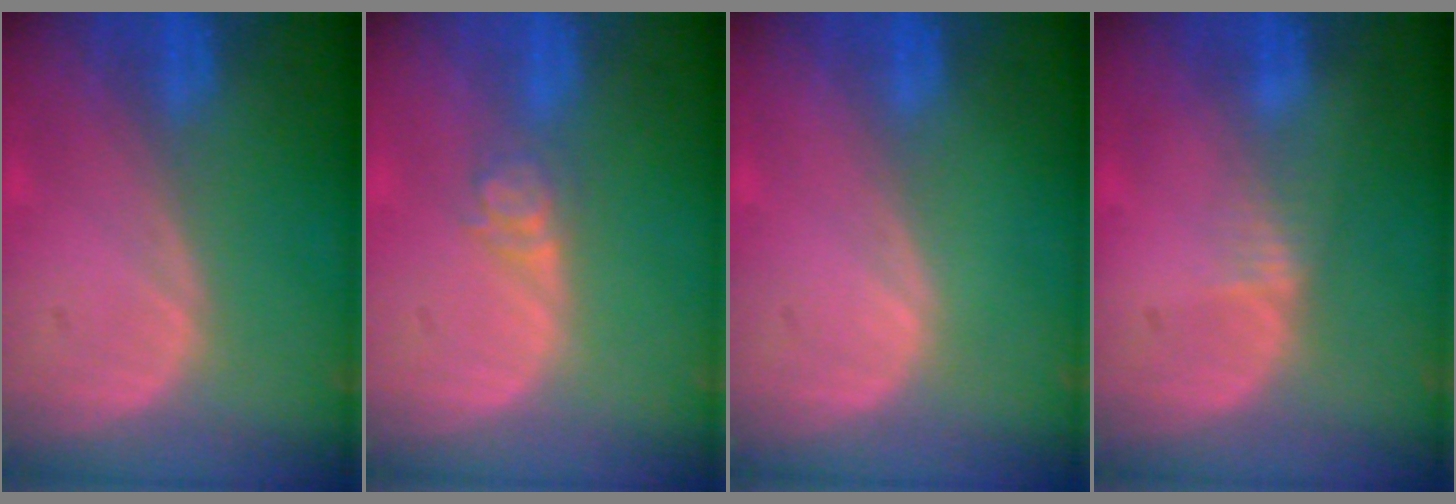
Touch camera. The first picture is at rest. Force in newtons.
{"total": 3.0, "press": 2.5, "slide": 1.7}
{"total": 0.0}
{"total": 1.4, "press": 1.1, "slide": 0.8}